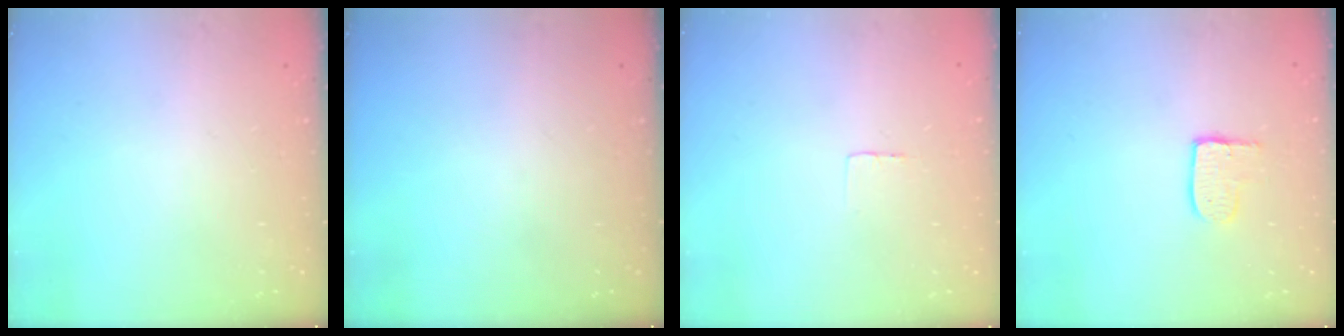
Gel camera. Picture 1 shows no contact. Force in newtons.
{"total": 0.0}
{"total": 2.3, "press": 2.3, "slide": 0.1}
{"total": 5.7, "press": 5.7, "slide": 0.5}